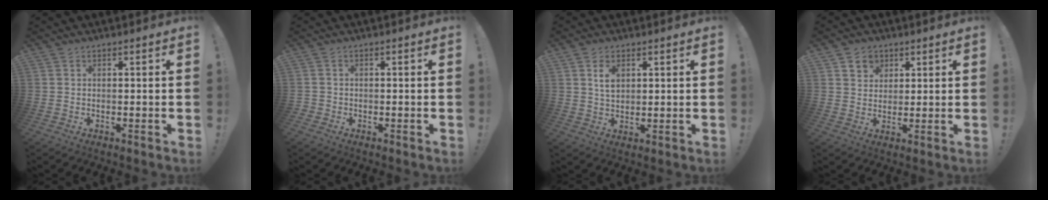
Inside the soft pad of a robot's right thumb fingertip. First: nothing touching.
{"total": 1.3, "force": [-0.7, 1.0, 0.4], "torque": [-0.005, 0.004, -0.013]}
{"total": 5.1, "force": [2.0, 3.3, 3.2], "torque": [-0.046, -0.005, 0.035]}
{"total": 5.7, "force": [3.0, 4.7, 0.9], "torque": [-0.005, -0.018, 0.057]}